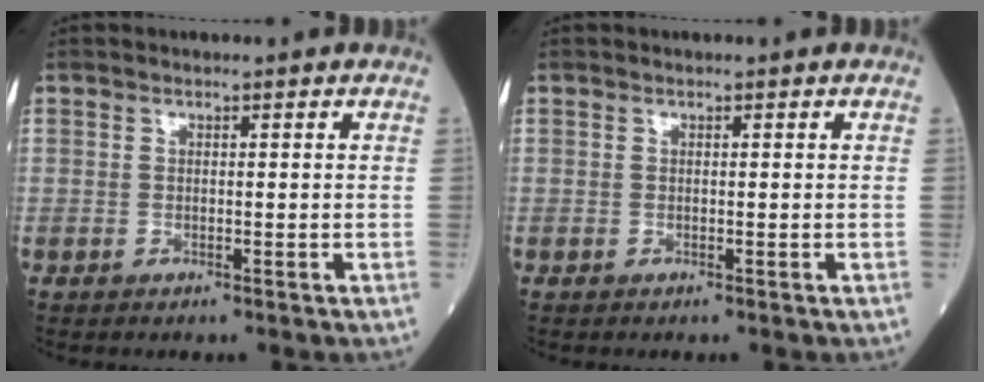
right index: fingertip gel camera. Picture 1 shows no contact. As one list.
[{"total": 0.0}]